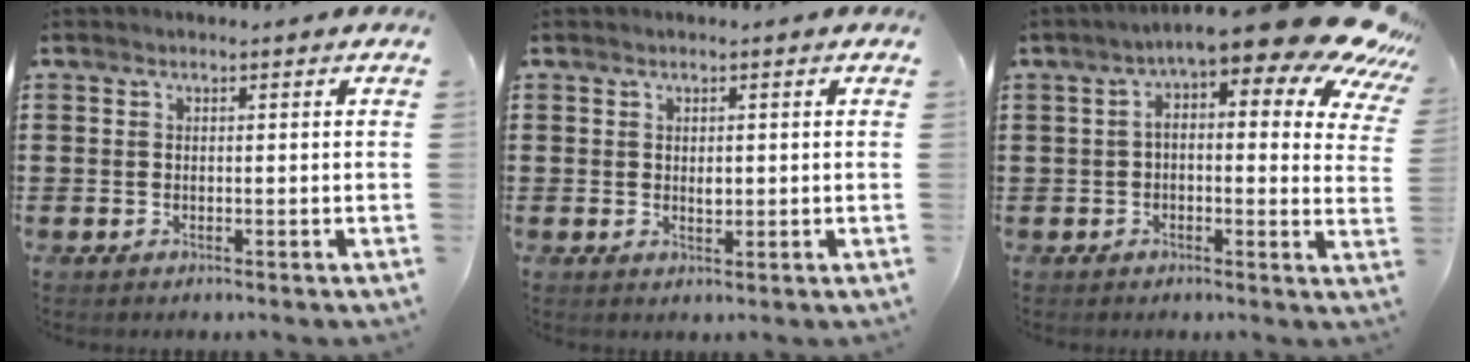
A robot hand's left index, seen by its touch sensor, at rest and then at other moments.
{"total": 1.1, "force": [0.1, 0.6, 0.9], "torque": [-0.018, 0.004, 0.001]}
{"total": 11.1, "force": [7.9, 1.7, 7.6], "torque": [-0.125, -0.059, 0.127]}